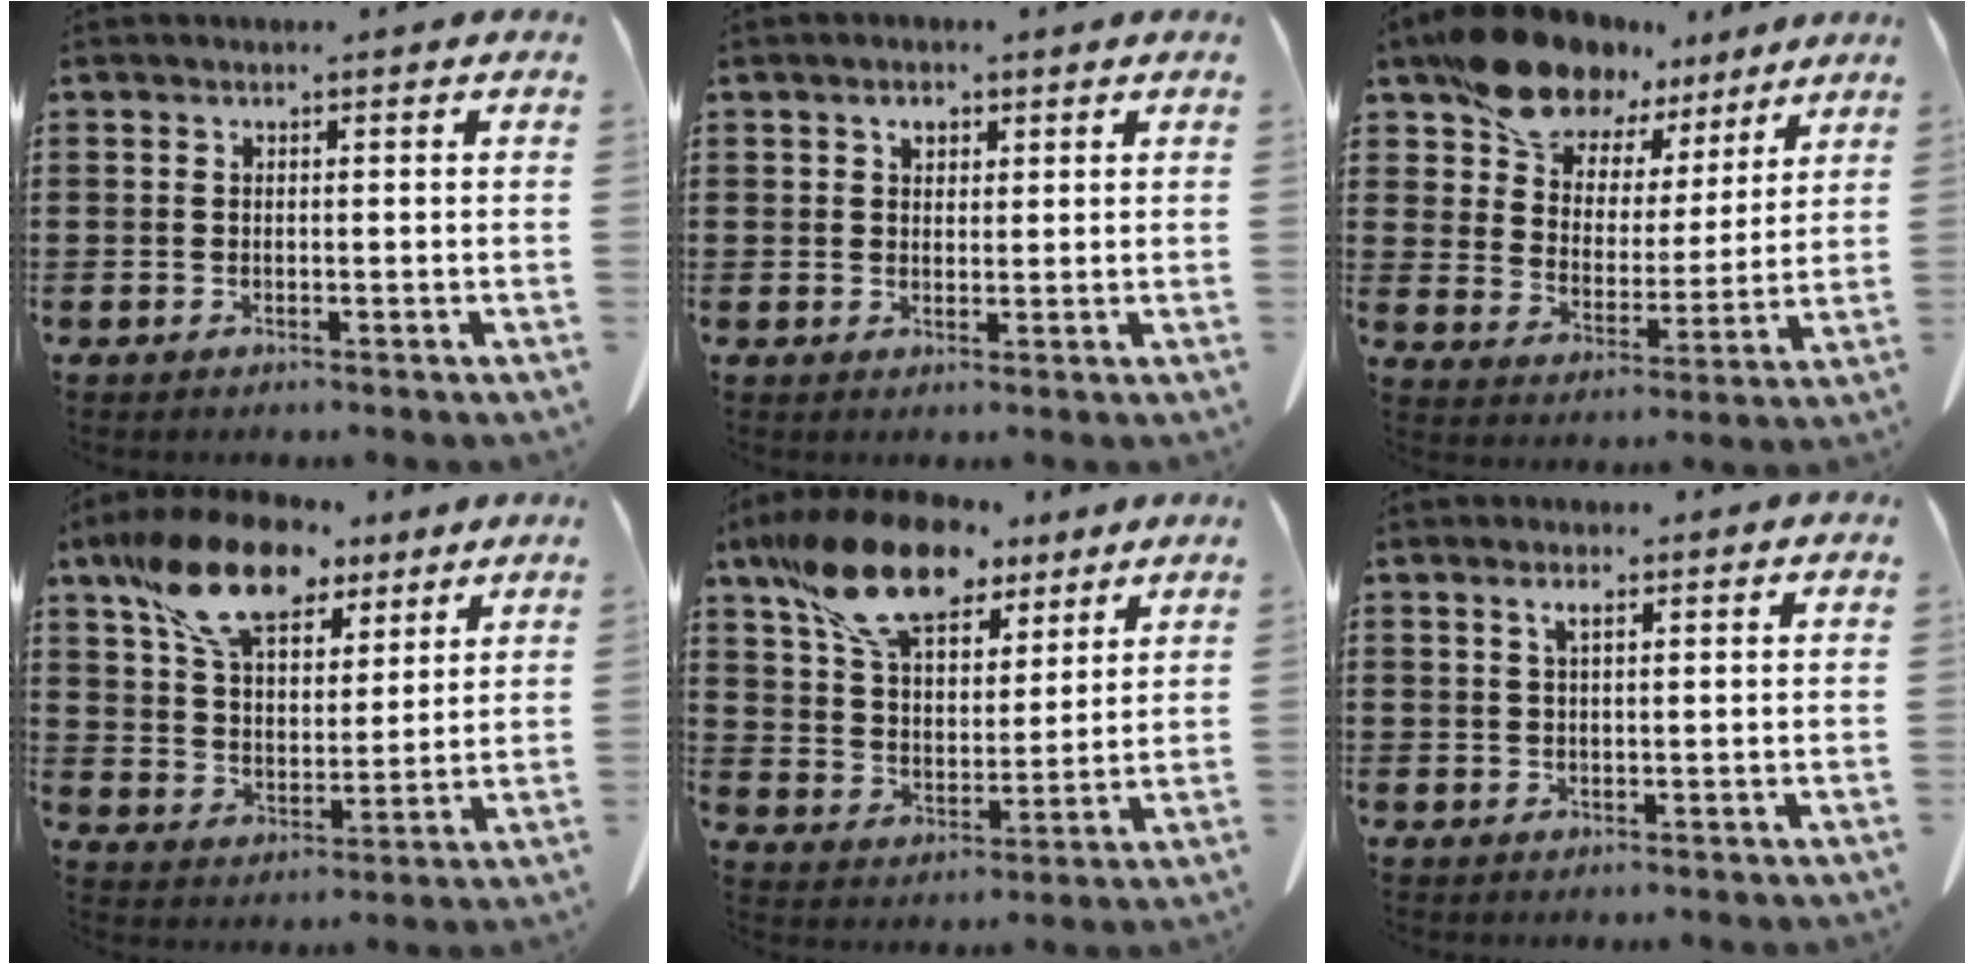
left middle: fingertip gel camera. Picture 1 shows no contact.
{"total": 2.2, "force": [1.2, 1.3, 1.2], "torque": [-0.020, 0.002, 0.020]}
{"total": 12.8, "force": [10.9, 5.8, 3.3], "torque": [-0.099, -0.063, 0.204]}
{"total": 13.4, "force": [9.5, 6.0, 7.3], "torque": [-0.157, -0.019, 0.178]}
{"total": 14.6, "force": [10.5, 6.2, 8.0], "torque": [-0.183, -0.024, 0.195]}
{"total": 1.9, "force": [1.0, 0.4, 1.5], "torque": [-0.032, 0.003, 0.015]}